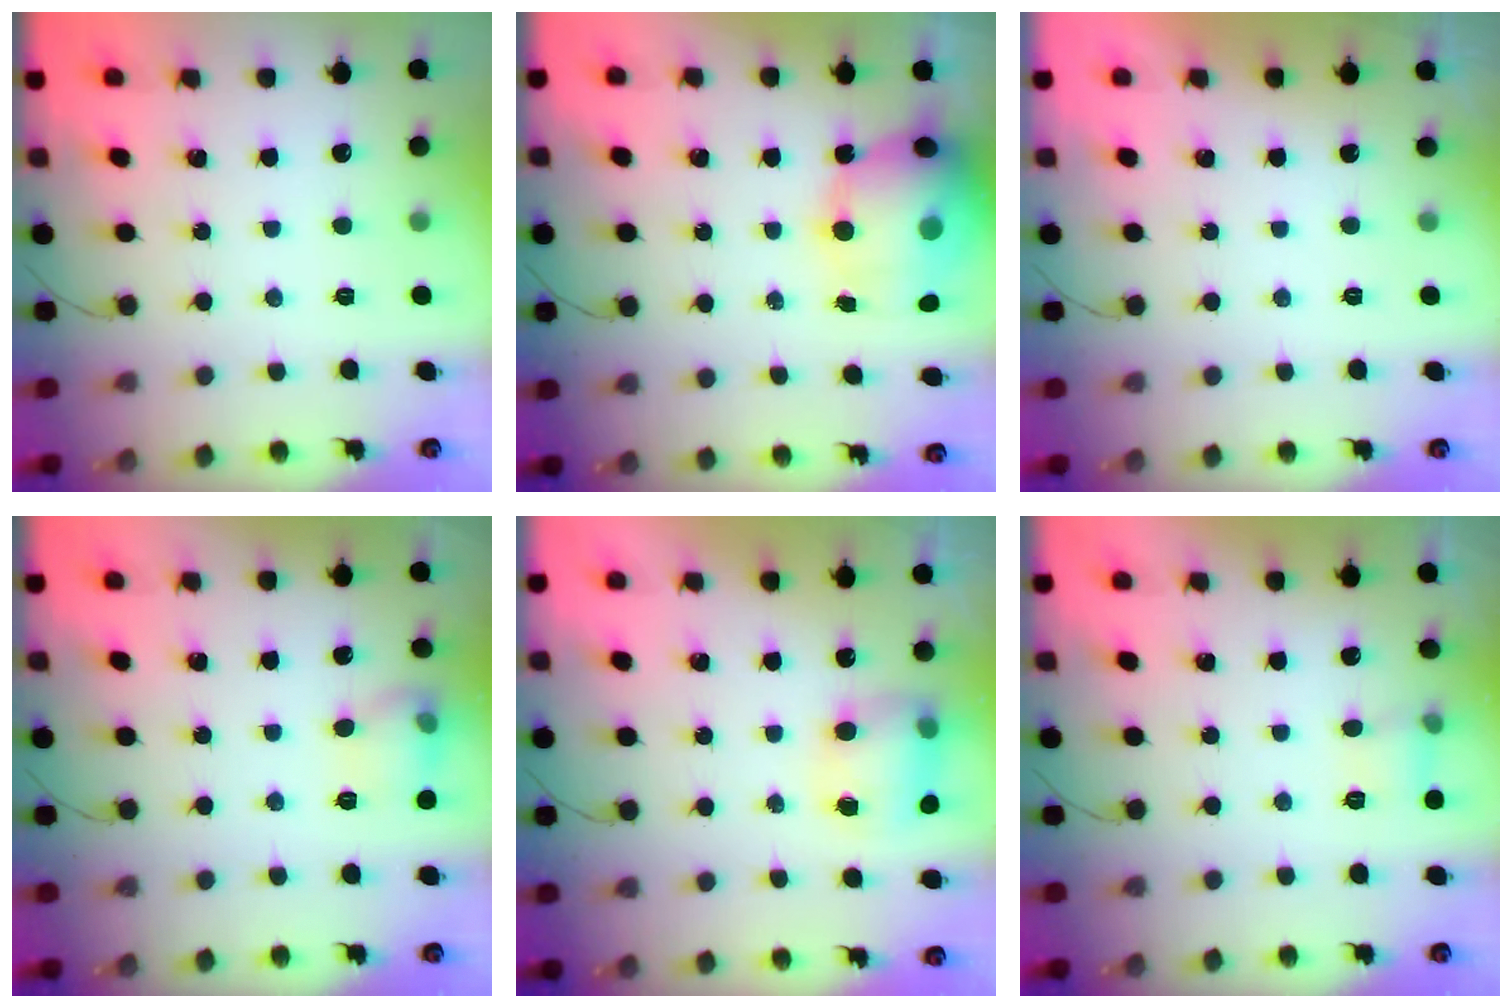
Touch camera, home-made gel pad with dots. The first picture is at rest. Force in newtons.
{"total": 18.9, "press": 18.4, "slide": 4.5}
{"total": 0.0}
{"total": 8.2, "press": 8.1, "slide": 0.6}
{"total": 7.7, "press": 7.6, "slide": 0.7}
{"total": 4.8, "press": 4.6, "slide": 1.4}